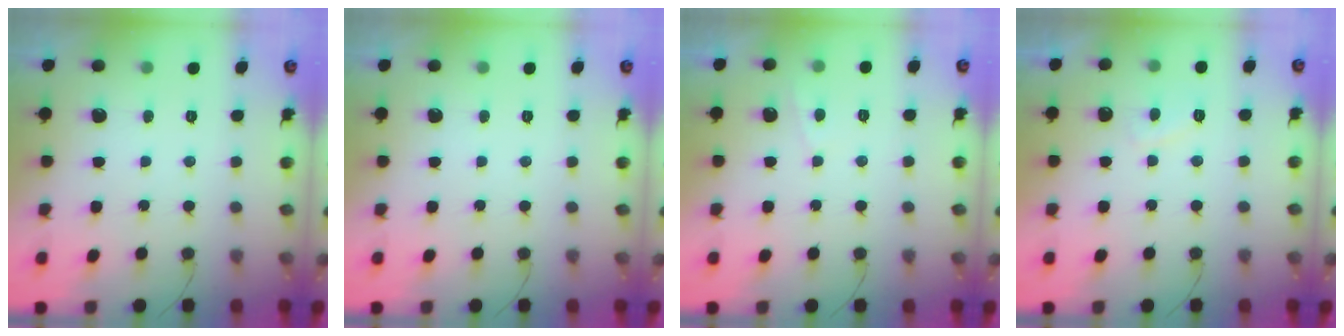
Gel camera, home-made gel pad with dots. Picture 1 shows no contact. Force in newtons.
{"total": 0.0}
{"total": 2.3, "press": 2.3, "slide": 0.3}
{"total": 2.9, "press": 2.8, "slide": 0.8}